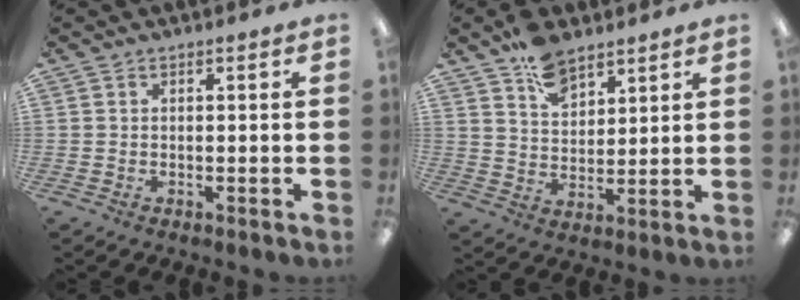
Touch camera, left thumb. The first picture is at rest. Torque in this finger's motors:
{"motor_torque": [1.16, 0.59, 0.94, -0.76, 0.00]}